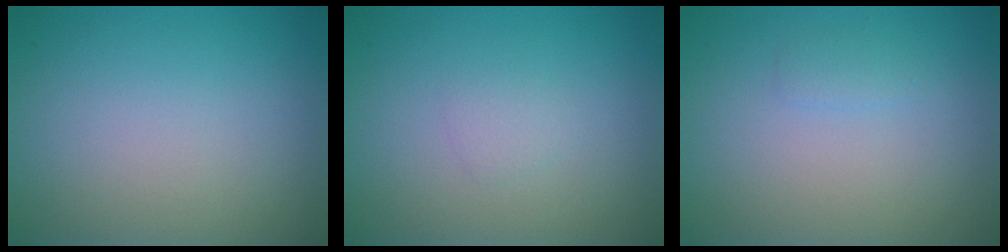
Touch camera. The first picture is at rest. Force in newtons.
{"total": 0.8, "press": 0.8, "slide": 0.1}
{"total": 0.7, "press": 0.7, "slide": 0.0}